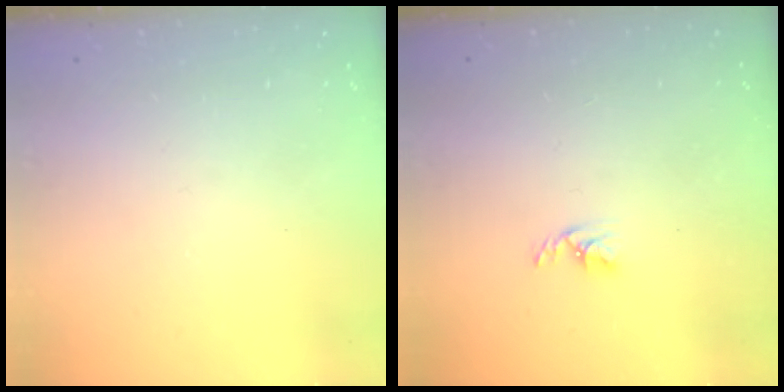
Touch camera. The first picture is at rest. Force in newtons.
{"total": 2.7, "press": 2.7, "slide": 0.5}